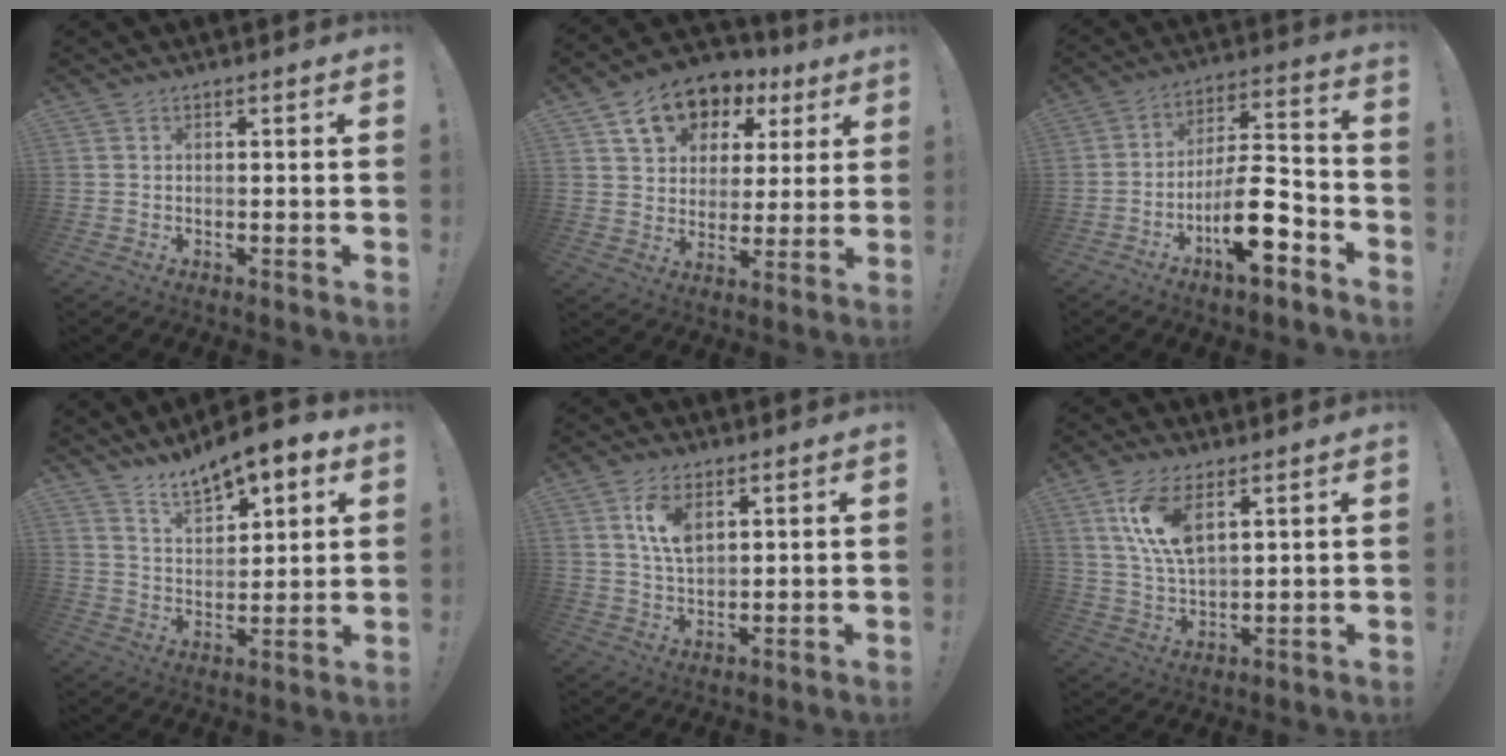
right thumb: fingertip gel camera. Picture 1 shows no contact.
{"total": 13.0, "force": [6.9, 9.4, 5.8], "torque": [-0.087, -0.034, 0.130]}
{"total": 16.0, "force": [-7.3, 5.7, 13.0], "torque": [-0.207, 0.047, -0.113]}
{"total": 10.5, "force": [8.5, 4.2, 4.4], "torque": [-0.073, -0.064, 0.156]}
{"total": 8.2, "force": [3.6, 4.4, 5.8], "torque": [-0.104, -0.012, 0.062]}
{"total": 11.4, "force": [5.5, 5.1, 8.5], "torque": [-0.183, -0.018, 0.098]}